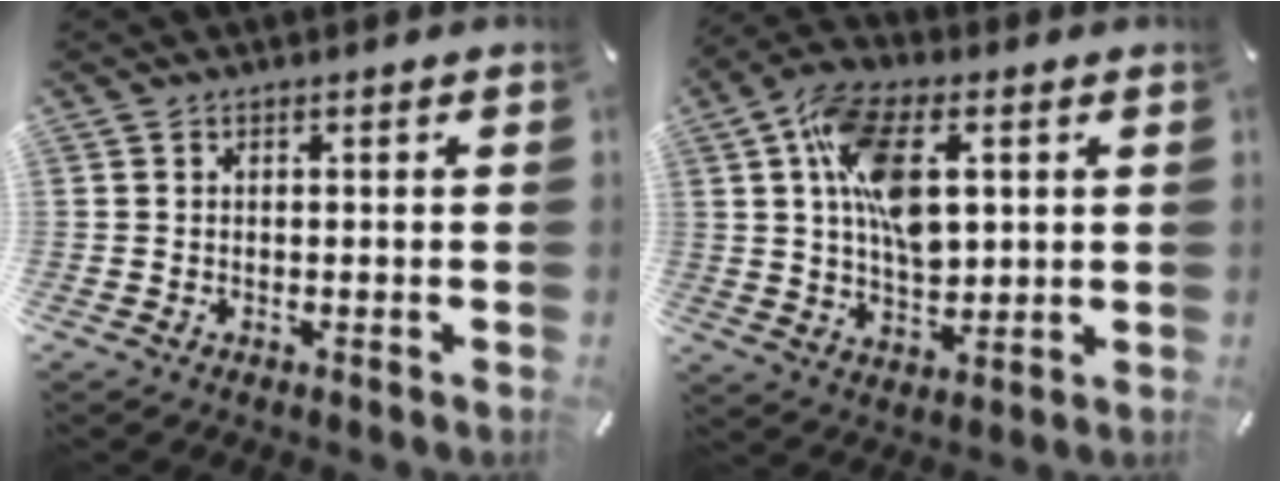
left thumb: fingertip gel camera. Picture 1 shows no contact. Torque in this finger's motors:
{"motor_torque": [1.79, 3.21, 1.52, -1.25, 0.67]}